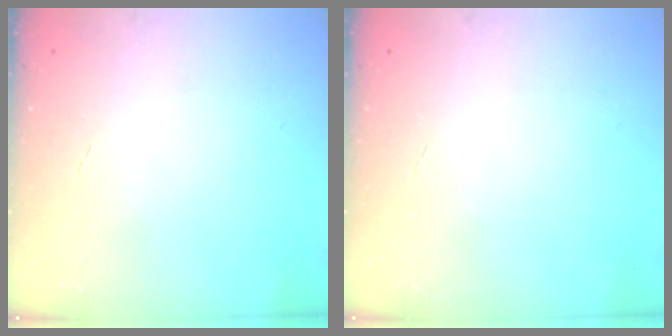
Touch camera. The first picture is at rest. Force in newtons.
{"total": 0.0}